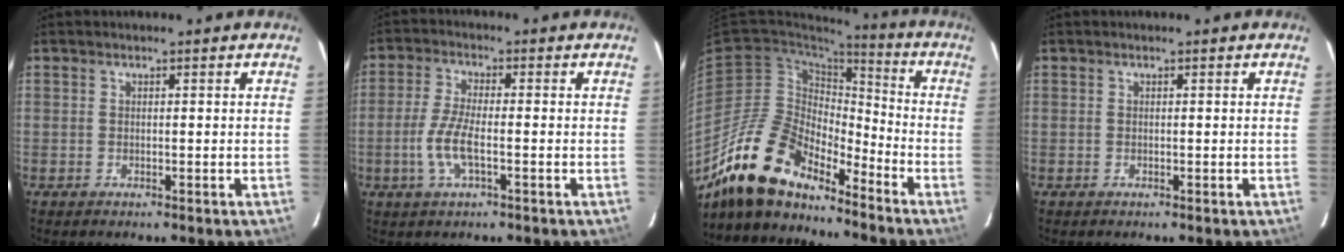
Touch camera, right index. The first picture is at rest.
{"total": 6.6, "force": [-2.0, 1.6, 6.1], "torque": [-0.132, -0.002, -0.040]}
{"total": 16.7, "force": [-13.9, 5.6, 7.2], "torque": [-0.138, -0.005, -0.263]}
{"total": 0.0}